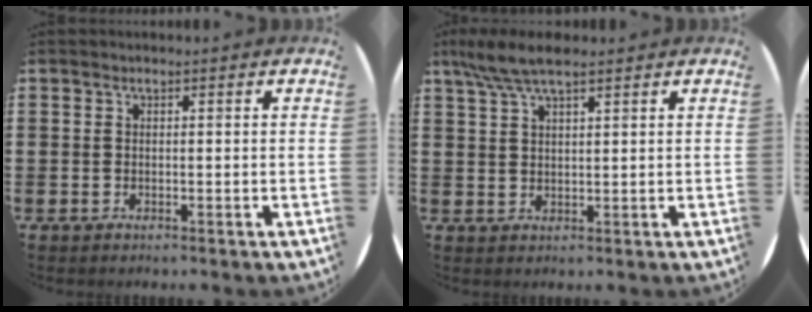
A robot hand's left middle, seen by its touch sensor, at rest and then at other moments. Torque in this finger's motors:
{"motor_torque": [0.66, -0.57, 0.37, 0.14]}